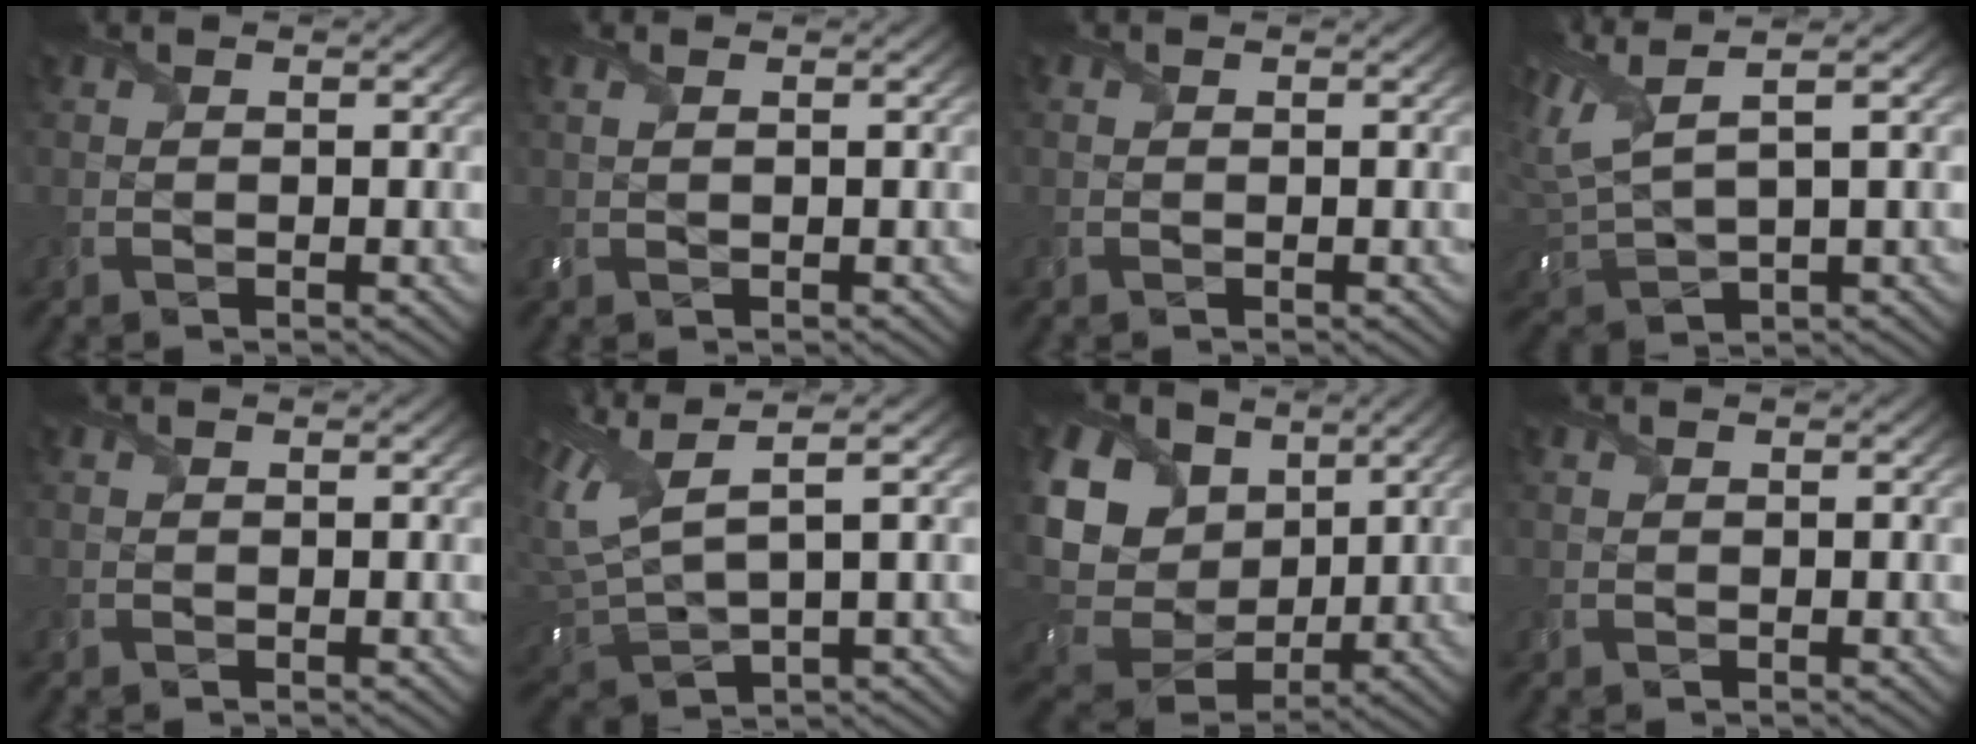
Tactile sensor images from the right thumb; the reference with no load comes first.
{"total": 1.1, "force": [0.5, 0.3, 0.9], "torque": [-0.028, 0.004, 0.013]}
{"total": 0.0}
{"total": 8.9, "force": [3.9, 3.0, 7.4], "torque": [-0.199, 0.018, 0.078]}
{"total": 0.0}
{"total": 9.9, "force": [3.8, 3.4, 8.5], "torque": [-0.221, 0.017, 0.076]}
{"total": 16.8, "force": [5.0, 13.4, 8.8], "torque": [-0.279, 0.020, 0.114]}
{"total": 0.0}